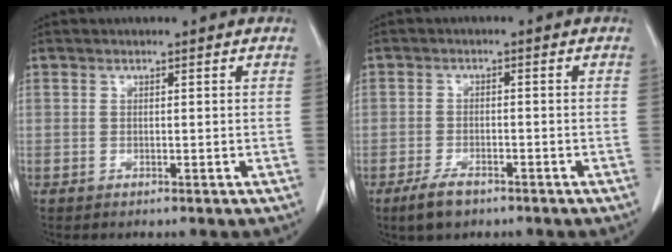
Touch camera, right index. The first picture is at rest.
{"total": 4.0, "force": [-2.7, 1.8, 2.3], "torque": [-0.049, -0.003, -0.044]}